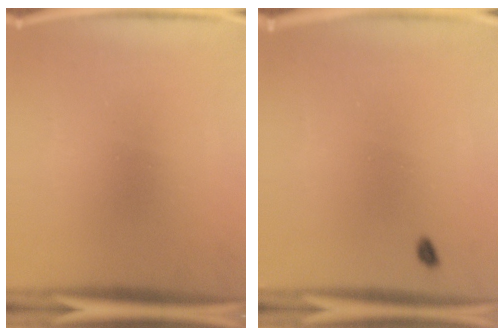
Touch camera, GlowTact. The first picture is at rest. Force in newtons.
{"total": 1.1}